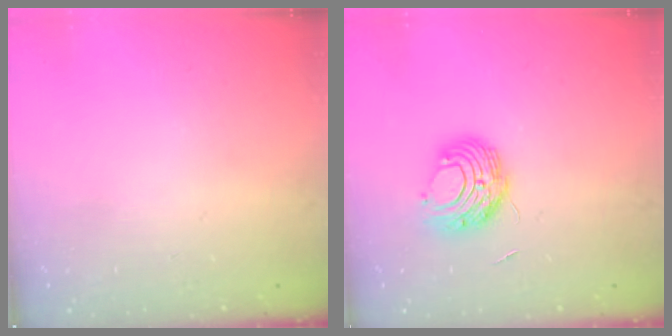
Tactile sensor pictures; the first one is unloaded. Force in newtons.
{"total": 9.7, "press": 9.7, "slide": 0.9}